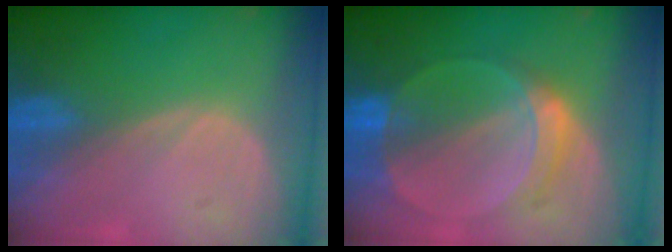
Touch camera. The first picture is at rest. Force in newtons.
{"total": 6.2, "press": 5.7, "slide": 2.6}